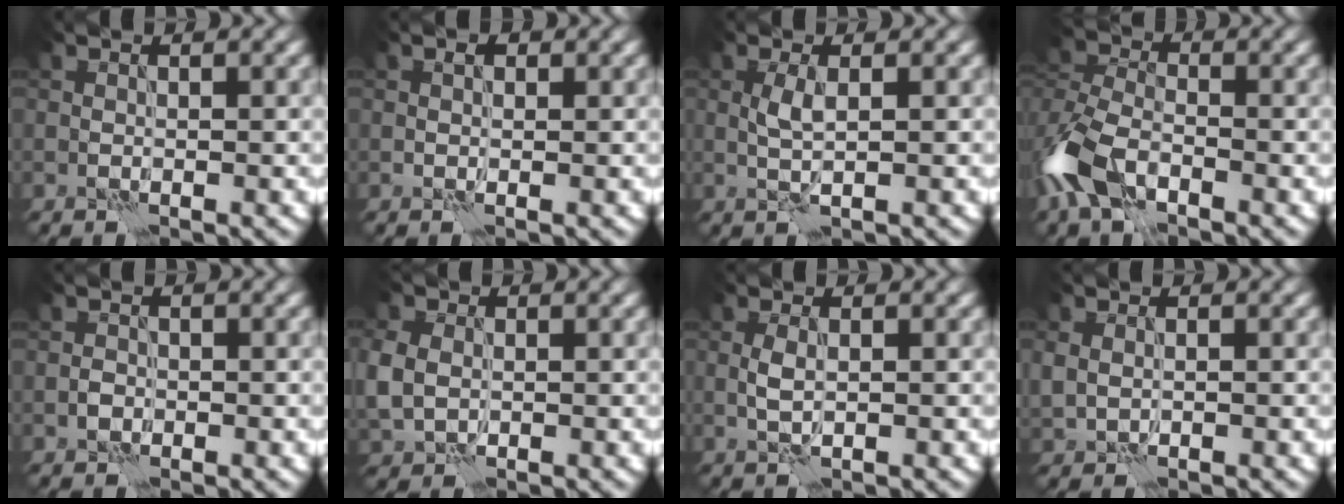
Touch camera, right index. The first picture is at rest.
{"total": 1.0, "force": [0.3, 0.6, 0.7], "torque": [-0.009, 0.003, 0.003]}
{"total": 1.7, "force": [0.2, 0.3, 1.6], "torque": [-0.037, 0.004, 0.004]}
{"total": 6.7, "force": [-3.6, 3.7, 4.3], "torque": [-0.100, 0.001, -0.085]}
{"total": 0.9, "force": [-0.4, 0.8, 0.3], "torque": [-0.003, 0.001, -0.010]}
{"total": 4.6, "force": [0.0, 3.8, 2.6], "torque": [-0.076, 0.005, 0.003]}
{"total": 1.4, "force": [0.0, 0.6, 1.3], "torque": [-0.029, 0.001, 0.000]}
{"total": 1.8, "force": [0.0, 1.5, 1.0], "torque": [-0.020, -0.002, 0.007]}